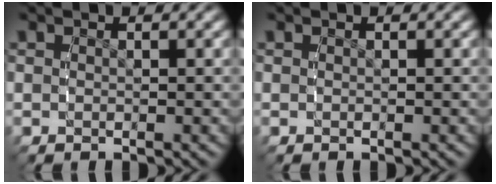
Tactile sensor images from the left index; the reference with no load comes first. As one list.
[{"total": 0.0}]